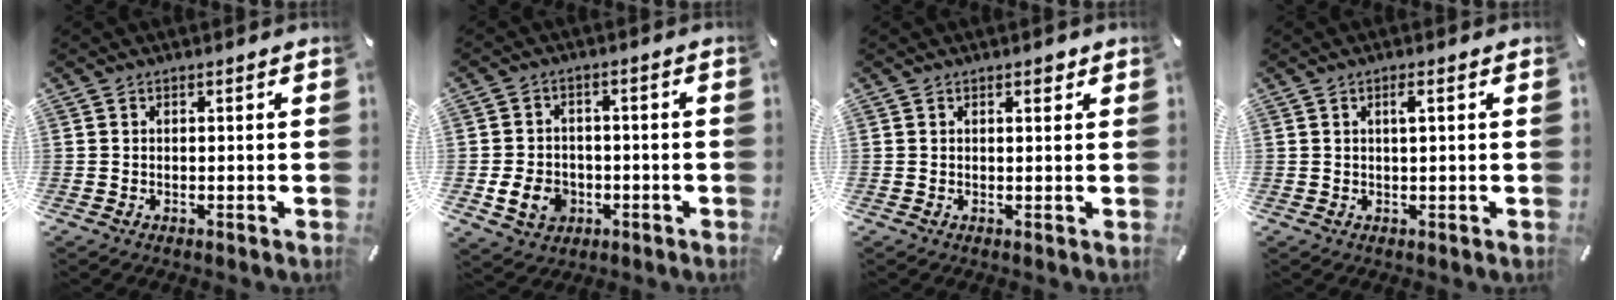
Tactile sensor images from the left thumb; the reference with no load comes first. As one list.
[{"total": 8.1, "force": [-2.3, 6.6, 4.1], "torque": [-0.086, 0.012, -0.040]}, {"total": 1.5, "force": [0.9, 0.8, 0.8], "torque": [-0.001, -0.004, 0.013]}, {"total": 2.2, "force": [0.7, 0.3, 2.1], "torque": [-0.042, 0.002, 0.010]}]